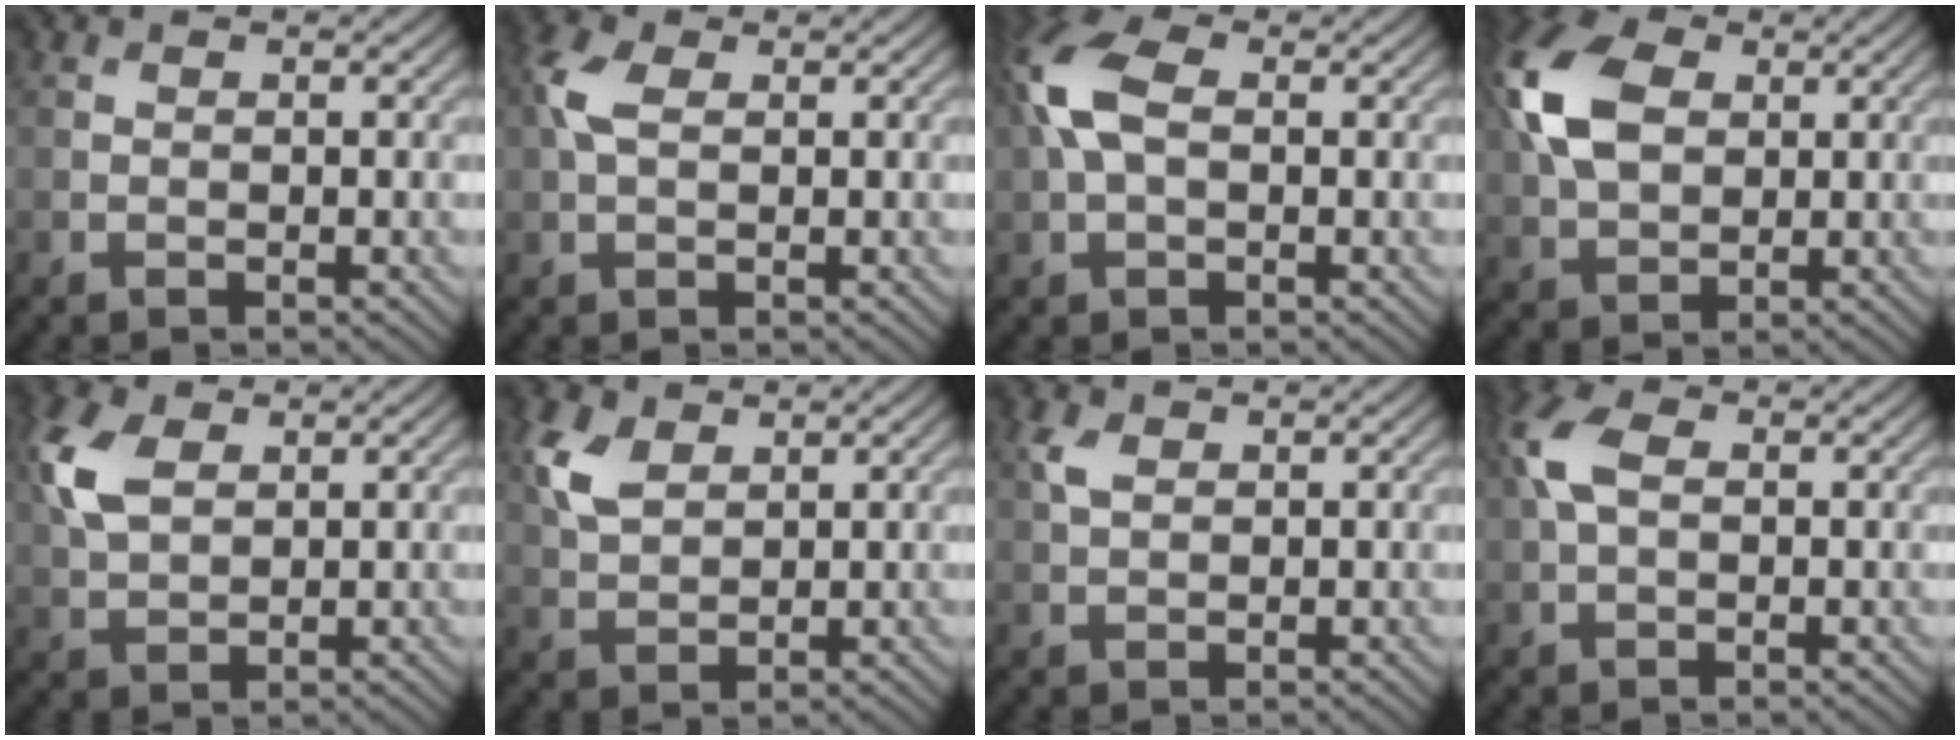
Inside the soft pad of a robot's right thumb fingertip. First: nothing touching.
{"total": 3.4, "force": [0.8, 2.0, 2.7], "torque": [-0.073, 0.009, 0.010]}
{"total": 7.1, "force": [1.1, 4.0, 5.8], "torque": [-0.154, 0.020, 0.009]}
{"total": 10.0, "force": [2.3, 6.6, 7.1], "torque": [-0.194, 0.019, 0.037]}
{"total": 6.4, "force": [2.3, 4.0, 4.5], "torque": [-0.123, 0.010, 0.044]}
{"total": 5.1, "force": [2.5, 3.0, 3.2], "torque": [-0.085, 0.006, 0.052]}
{"total": 2.3, "force": [1.1, 1.4, 1.5], "torque": [-0.042, 0.004, 0.021]}
{"total": 4.7, "force": [1.1, 2.8, 3.7], "torque": [-0.099, 0.014, 0.015]}